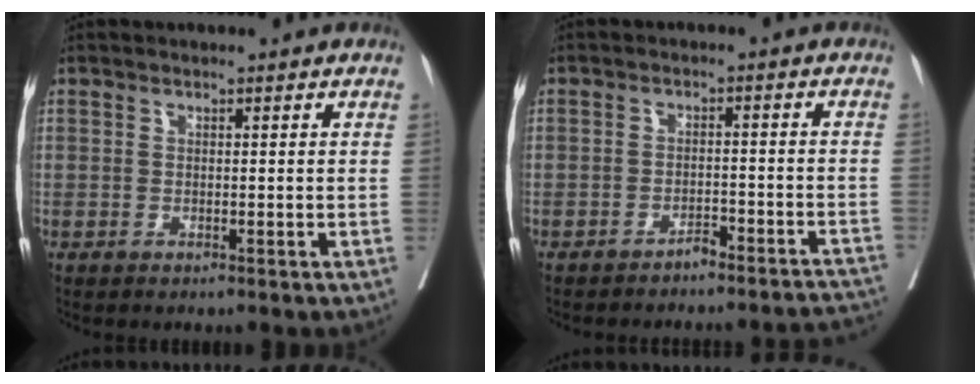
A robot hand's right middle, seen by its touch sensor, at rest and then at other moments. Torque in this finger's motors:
{"motor_torque": [0.19, -1.18, -0.02, -0.01]}